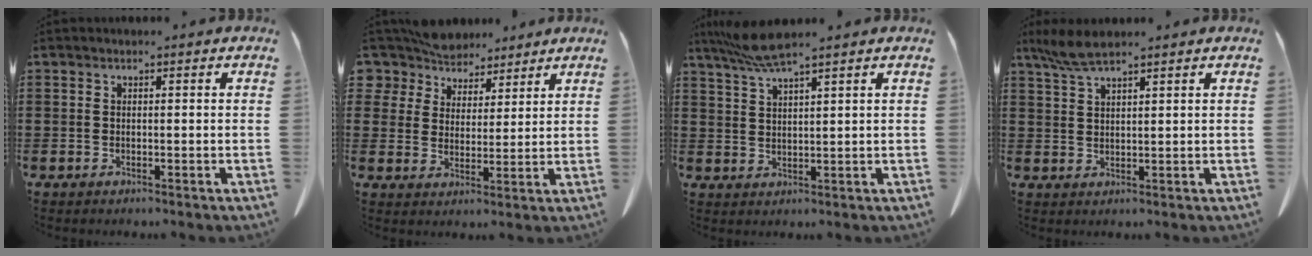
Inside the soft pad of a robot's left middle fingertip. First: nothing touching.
{"total": 7.3, "force": [6.7, 3.0, 0.2], "torque": [-0.044, -0.034, 0.127]}
{"total": 5.3, "force": [4.3, 0.1, 3.2], "torque": [-0.073, -0.010, 0.079]}
{"total": 4.2, "force": [3.2, 0.6, 2.6], "torque": [-0.058, -0.002, 0.060]}